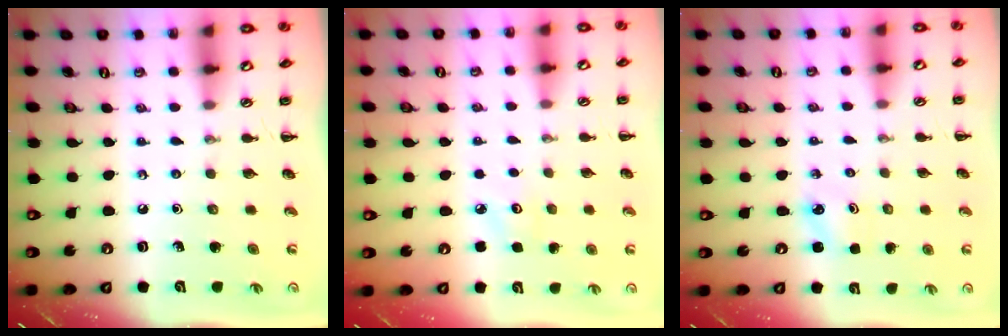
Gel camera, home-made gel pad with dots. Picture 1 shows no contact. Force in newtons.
{"total": 2.6, "press": 2.5, "slide": 0.7}
{"total": 2.0, "press": 2.0, "slide": 0.5}